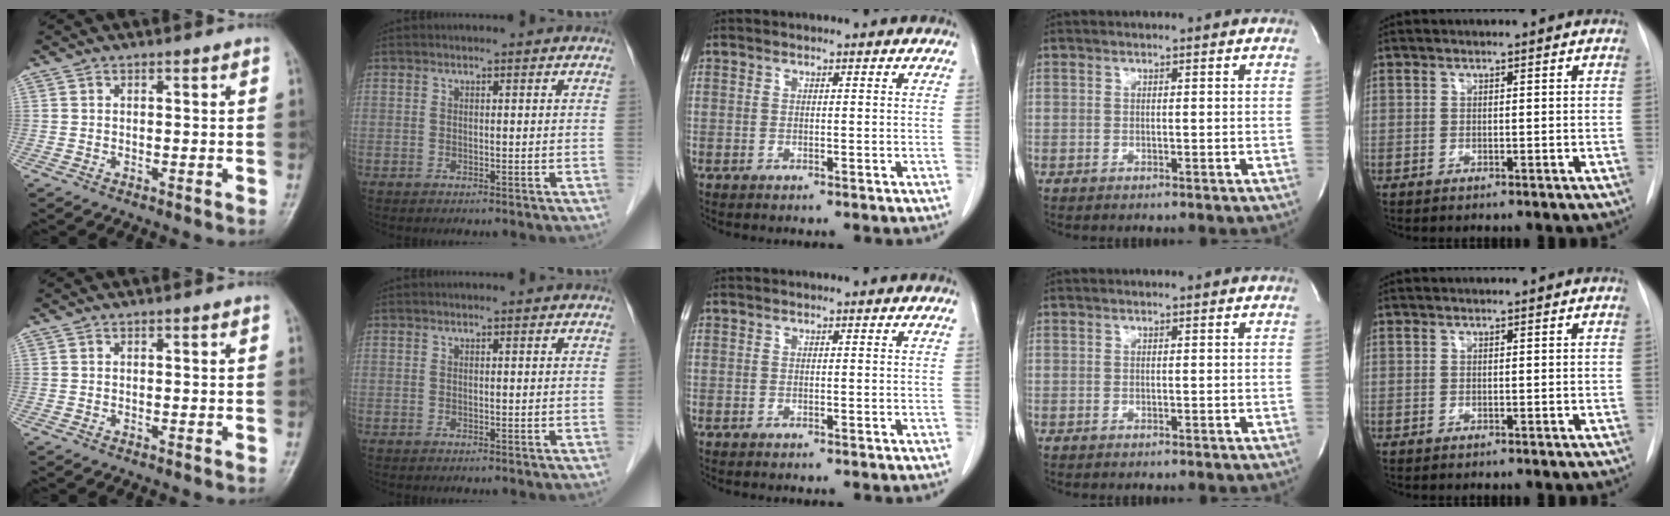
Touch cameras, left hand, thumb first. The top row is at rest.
{}